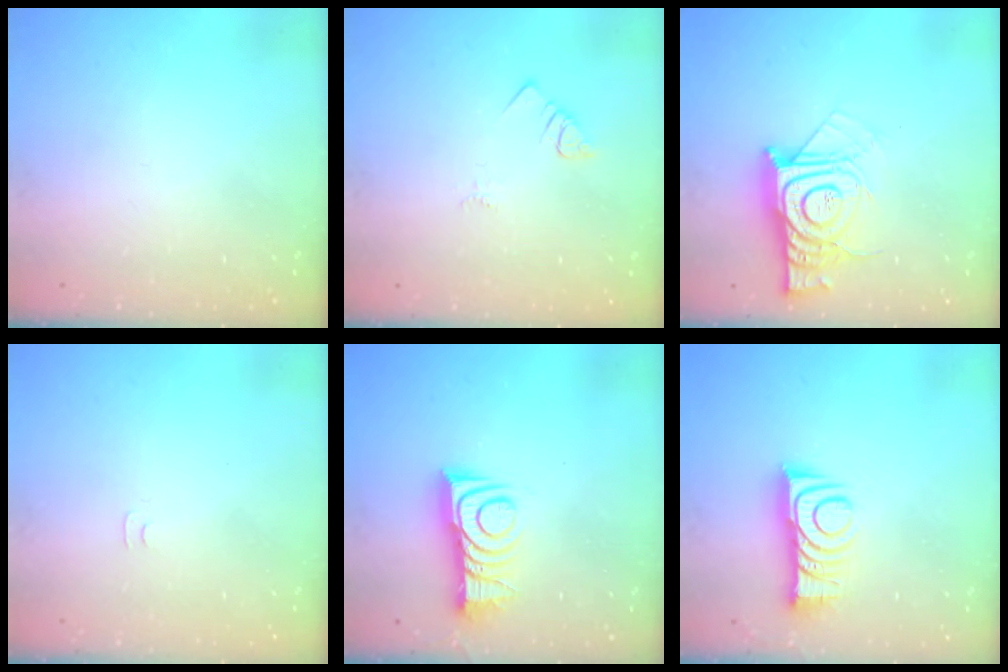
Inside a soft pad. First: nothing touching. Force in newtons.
{"total": 2.0, "press": 2.0, "slide": 0.4}
{"total": 14.2, "press": 14.2, "slide": 1.2}
{"total": 3.7, "press": 3.7, "slide": 0.4}
{"total": 10.7, "press": 10.6, "slide": 0.4}
{"total": 10.5, "press": 10.5, "slide": 0.3}